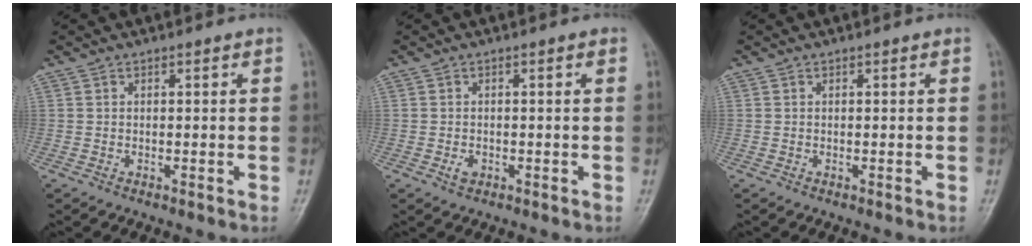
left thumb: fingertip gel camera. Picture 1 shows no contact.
{"total": 1.6, "force": [-0.5, 1.1, 1.0], "torque": [-0.013, 0.004, -0.007]}
{"total": 0.0}